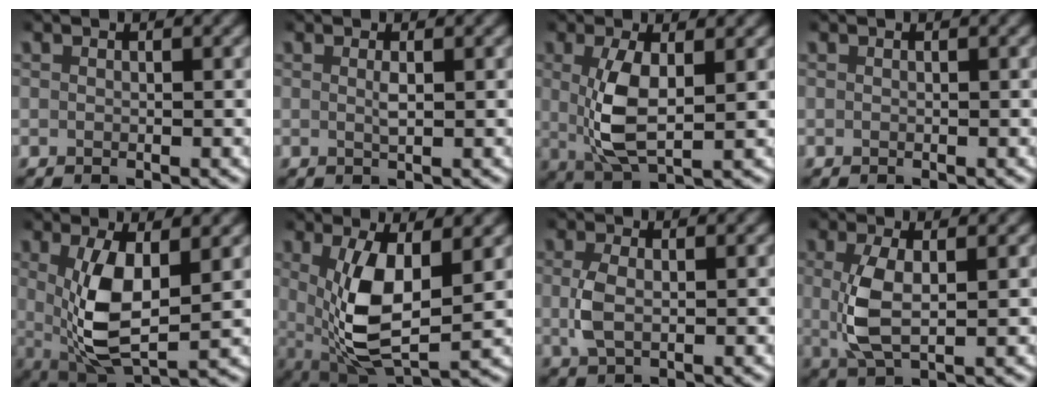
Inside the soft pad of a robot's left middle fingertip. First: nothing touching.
{"total": 0.9, "force": [0.3, 0.0, 0.9], "torque": [-0.019, -0.004, 0.006]}
{"total": 5.0, "force": [0.6, 2.1, 4.6], "torque": [-0.103, -0.009, 0.017]}
{"total": 0.0}
{"total": 7.4, "force": [0.8, 3.6, 6.4], "torque": [-0.138, -0.023, 0.029]}
{"total": 8.3, "force": [0.7, 4.2, 7.1], "torque": [-0.158, -0.027, 0.031]}
{"total": 2.5, "force": [0.1, 1.3, 2.1], "torque": [-0.056, -0.003, 0.006]}
{"total": 4.0, "force": [0.5, 1.6, 3.7], "torque": [-0.092, -0.009, 0.015]}